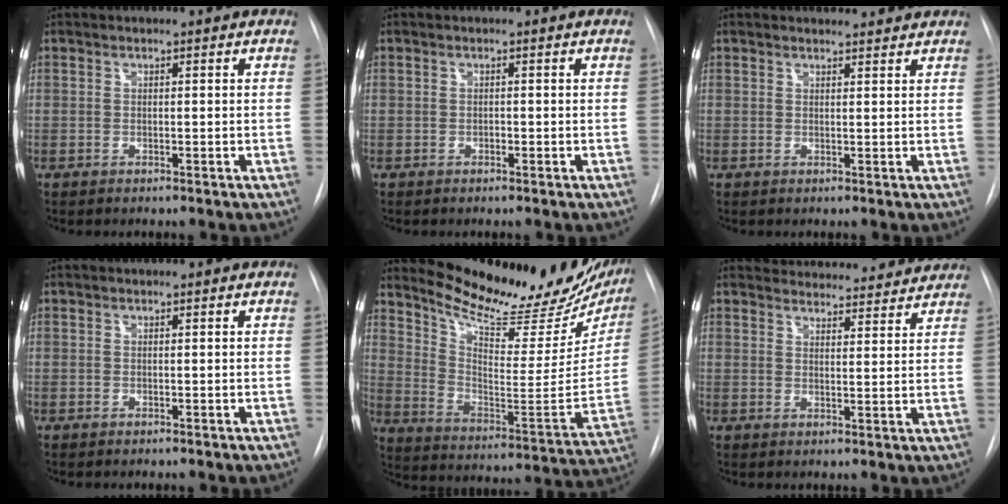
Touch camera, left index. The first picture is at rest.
{"total": 0.0}
{"total": 4.9, "force": [4.7, 0.9, 0.8], "torque": [-0.010, 0.013, 0.051]}
{"total": 0.0}
{"total": 26.4, "force": [22.8, 6.7, 11.5], "torque": [-0.178, -0.072, 0.307]}
{"total": 13.9, "force": [13.5, 3.0, 1.6], "torque": [-0.002, 0.006, 0.157]}